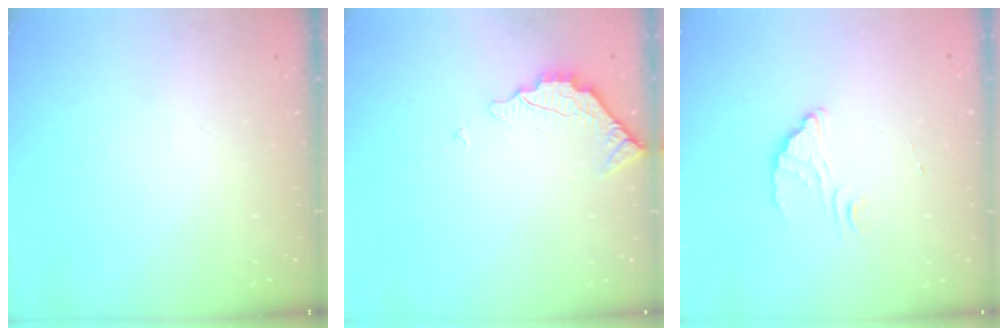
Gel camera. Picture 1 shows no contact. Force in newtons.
{"total": 2.4, "press": 2.4, "slide": 0.2}
{"total": 3.0, "press": 3.0, "slide": 0.0}